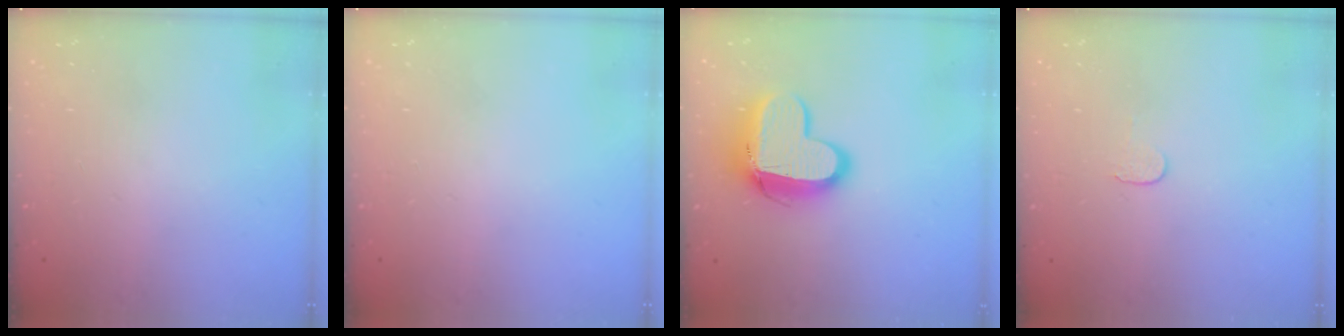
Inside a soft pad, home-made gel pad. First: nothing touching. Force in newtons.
{"total": 0.0}
{"total": 14.1, "press": 14.1, "slide": 1.1}
{"total": 3.8, "press": 3.8, "slide": 0.4}